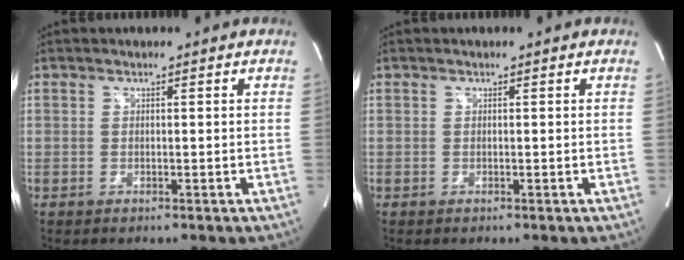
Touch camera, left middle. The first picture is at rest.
{"total": 0.0}